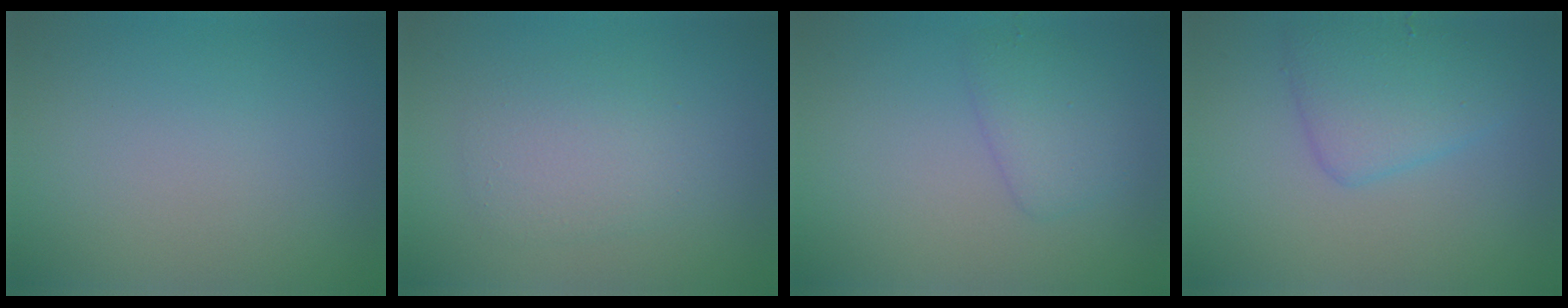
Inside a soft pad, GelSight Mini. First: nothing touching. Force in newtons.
{"total": 2.9, "press": 2.9, "slide": 0.1}
{"total": 2.2, "press": 2.2, "slide": 0.2}
{"total": 3.7, "press": 3.7, "slide": 0.1}